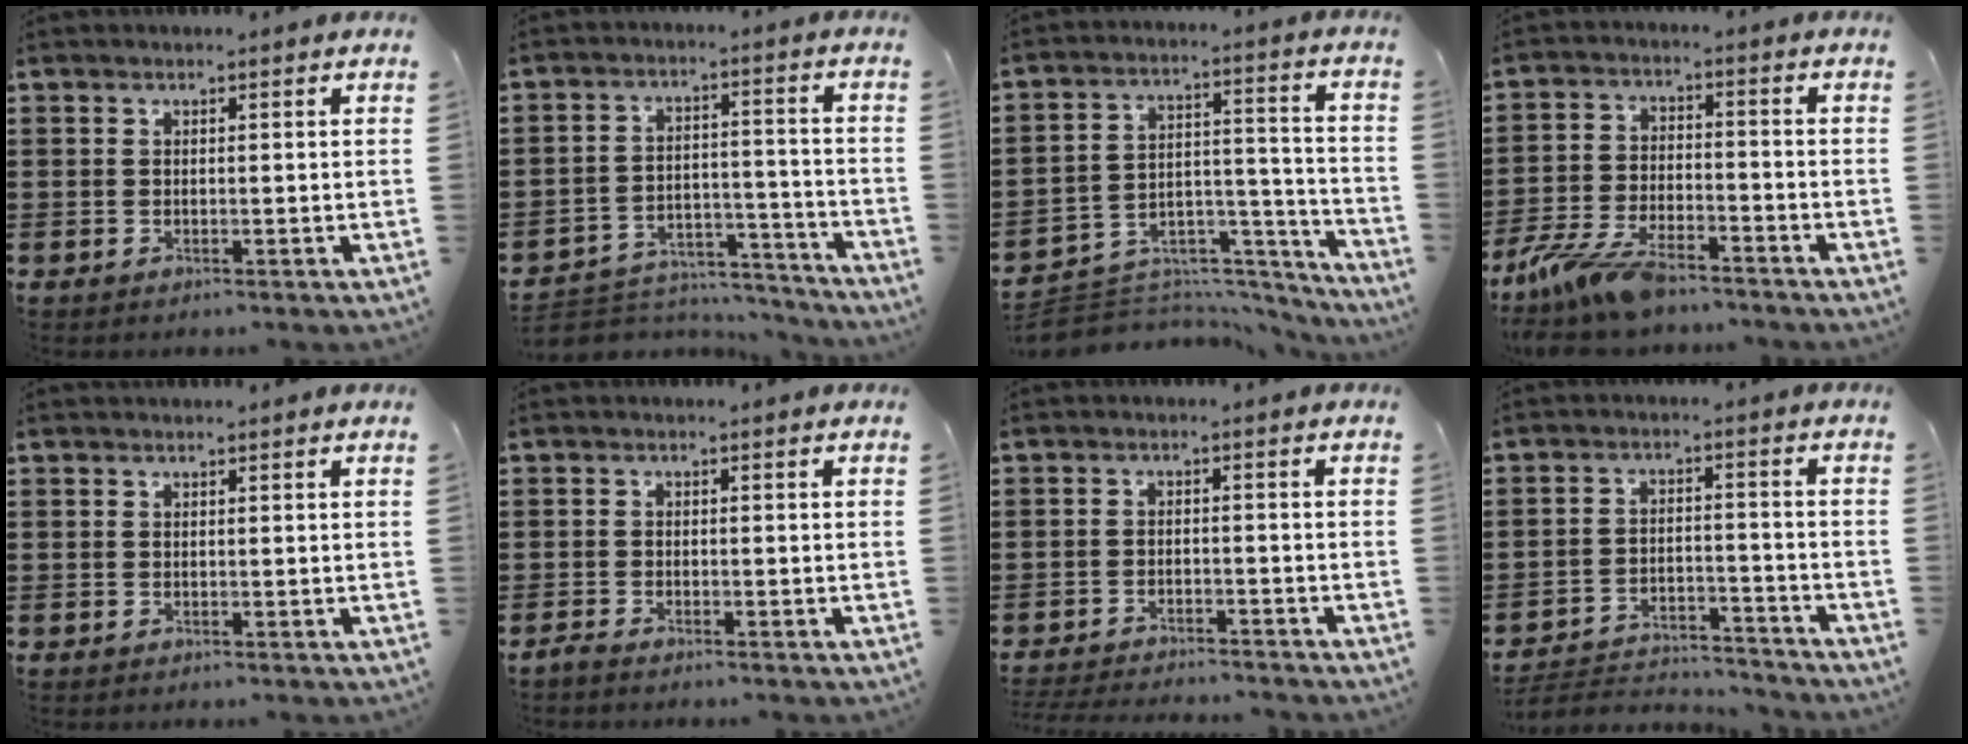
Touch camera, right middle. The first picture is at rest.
{"total": 5.1, "force": [-5.0, 1.4, 0.1], "torque": [-0.004, 0.013, -0.103]}
{"total": 5.8, "force": [-5.1, 2.7, 0.5], "torque": [-0.008, 0.009, -0.097]}
{"total": 8.5, "force": [-7.0, 2.0, 4.4], "torque": [-0.109, 0.001, -0.138]}
{"total": 0.0}
{"total": 1.0, "force": [-1.0, 0.1, 0.3], "torque": [-0.008, -0.002, -0.019]}
{"total": 3.0, "force": [-3.0, 0.1, 0.2], "torque": [-0.013, -0.003, -0.066]}
{"total": 3.9, "force": [-3.8, 0.9, 0.6], "torque": [-0.023, 0.004, -0.083]}